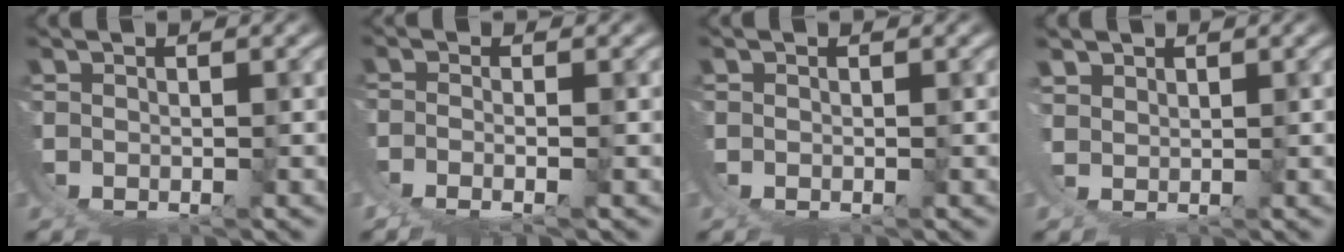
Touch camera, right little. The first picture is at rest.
{"total": 2.5, "force": [-0.4, 0.3, 2.4], "torque": [-0.058, -0.016, 0.004]}
{"total": 0.0}
{"total": 2.0, "force": [1.9, 0.4, -0.5], "torque": [-0.005, 0.008, 0.030]}